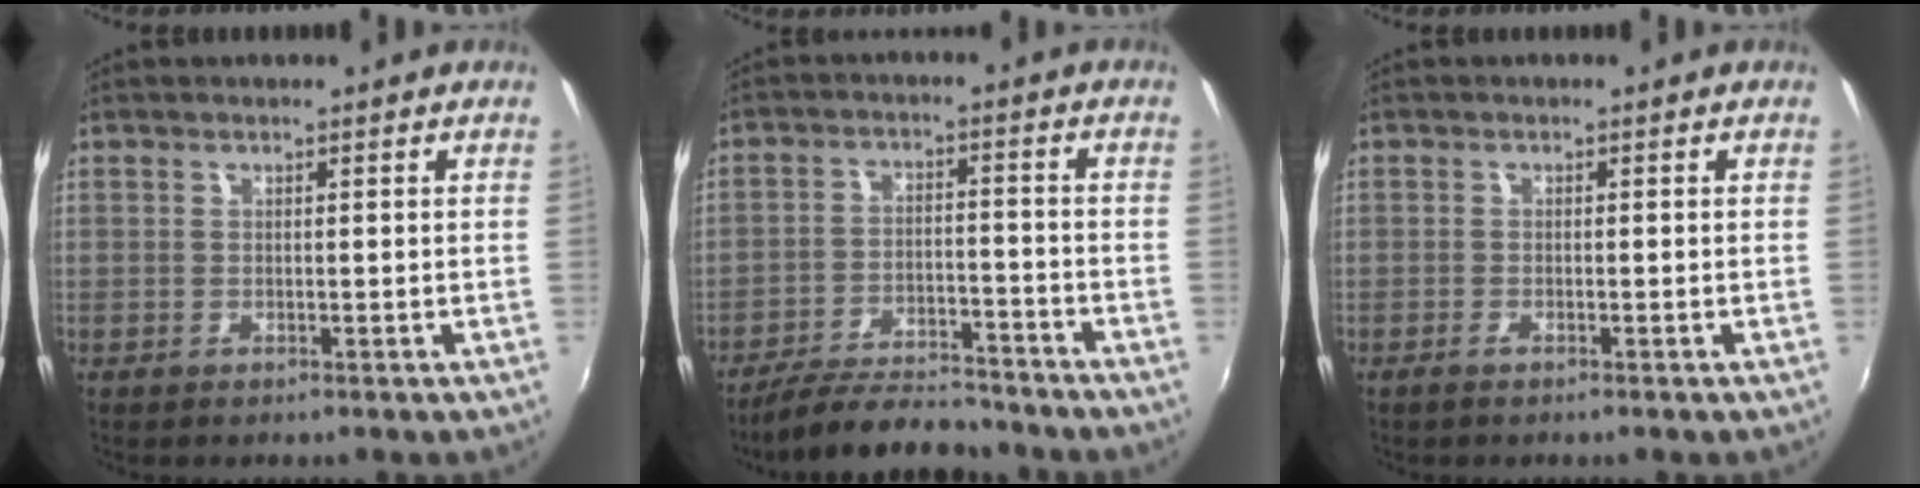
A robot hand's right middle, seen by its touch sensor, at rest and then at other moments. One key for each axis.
{"total": 11.9, "fx": -10.9, "fy": 2.7, "fz": 4.1, "tx": -0.102, "ty": -0.002, "tz": -0.168}
{"total": 1.0, "fx": -0.8, "fy": 0.1, "fz": 0.6, "tx": -0.015, "ty": -0.002, "tz": -0.019}